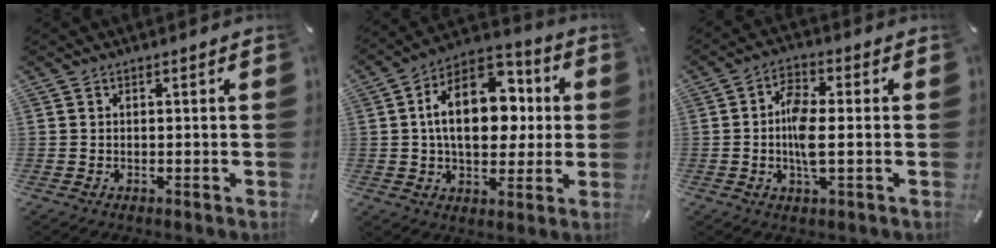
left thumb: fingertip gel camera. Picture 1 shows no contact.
{"total": 18.8, "force": [3.1, 12.5, 13.7], "torque": [-0.224, -0.006, 0.054]}
{"total": 7.7, "force": [-0.6, 3.0, 7.1], "torque": [-0.153, -0.002, -0.015]}